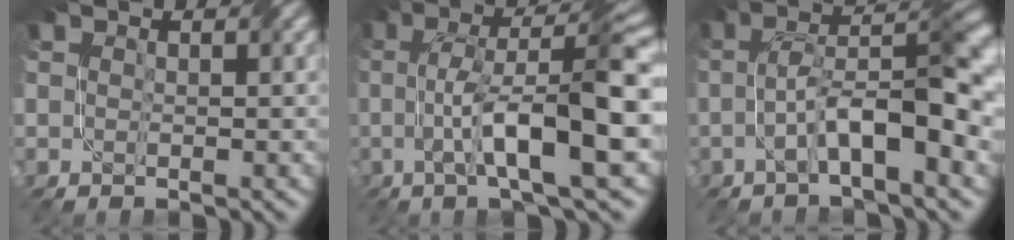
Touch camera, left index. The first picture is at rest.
{"total": 10.9, "force": [-0.7, 2.2, 10.7], "torque": [-0.167, 0.018, -0.015]}
{"total": 8.4, "force": [-1.9, 2.1, 7.9], "torque": [-0.128, 0.022, -0.036]}